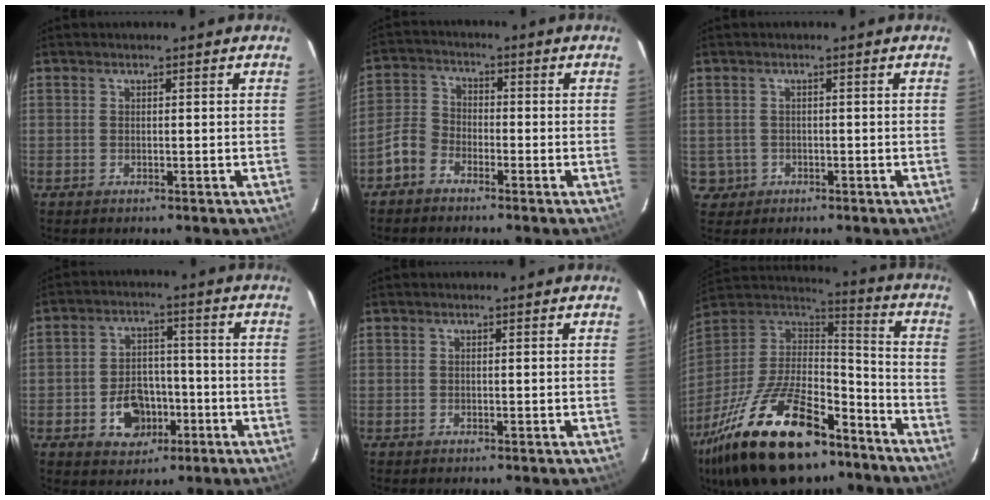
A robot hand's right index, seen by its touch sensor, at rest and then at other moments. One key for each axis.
{"total": 5.0, "fx": -3.3, "fy": 3.4, "fz": 1.7, "tx": -0.039, "ty": 0.020, "tz": -0.071}
{"total": 3.2, "fx": -0.6, "fy": 3.1, "fz": 0.3, "tx": -0.010, "ty": 0.008, "tz": -0.002}
{"total": 9.1, "fx": -3.6, "fy": 6.9, "fz": 4.8, "tx": -0.103, "ty": 0.020, "tz": -0.043}
{"total": 0.0}
{"total": 31.6, "fx": -20.2, "fy": 13.3, "fz": 20.3, "tx": -0.402, "ty": -0.022, "tz": -0.318}